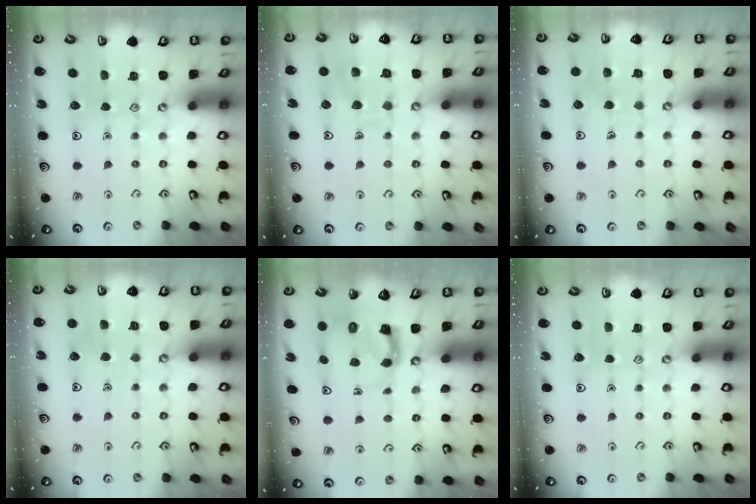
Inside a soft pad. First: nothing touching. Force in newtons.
{"total": 9.6, "press": 9.6, "slide": 0.9}
{"total": 5.8, "press": 5.7, "slide": 0.6}
{"total": 4.1, "press": 4.1, "slide": 0.3}
{"total": 4.1, "press": 4.1, "slide": 0.3}
{"total": 0.0}